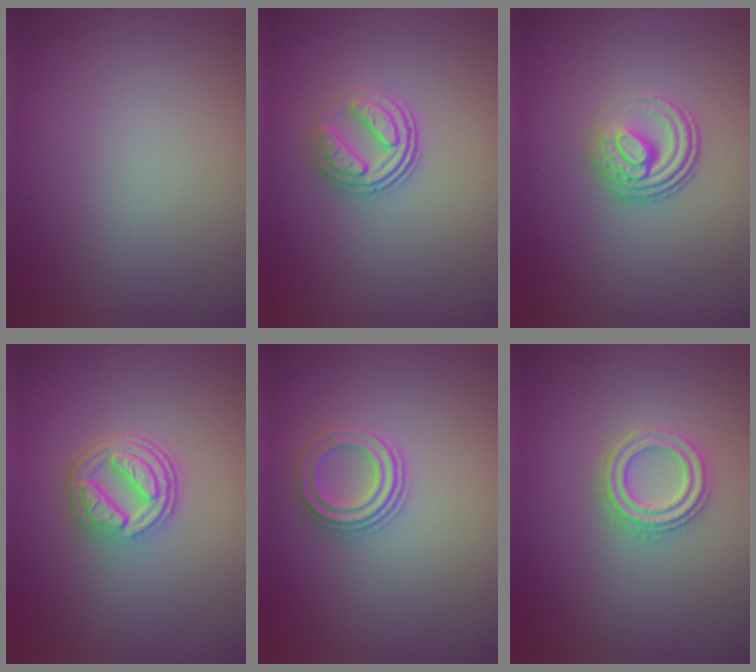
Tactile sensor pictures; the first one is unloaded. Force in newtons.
{"total": 3.1, "press": 2.6, "slide": 1.7}
{"total": 3.9, "press": 2.6, "slide": 2.9}
{"total": 5.1, "press": 3.6, "slide": 3.5}
{"total": 2.3, "press": 2.2, "slide": 0.8}
{"total": 2.7, "press": 2.6, "slide": 1.0}